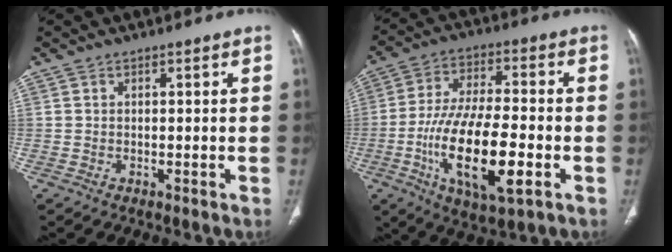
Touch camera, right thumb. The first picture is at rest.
{"total": 18.2, "force": [-5.1, 6.4, 16.3], "torque": [-0.306, 0.007, -0.085]}